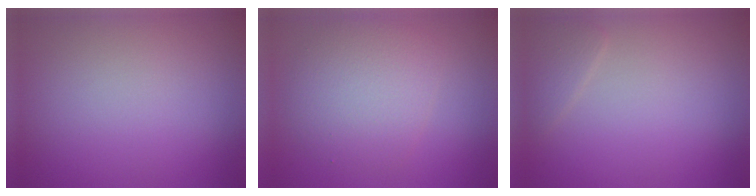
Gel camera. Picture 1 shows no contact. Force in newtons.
{"total": 4.7, "press": 4.7, "slide": 0.1}
{"total": 1.3, "press": 1.3, "slide": 0.1}